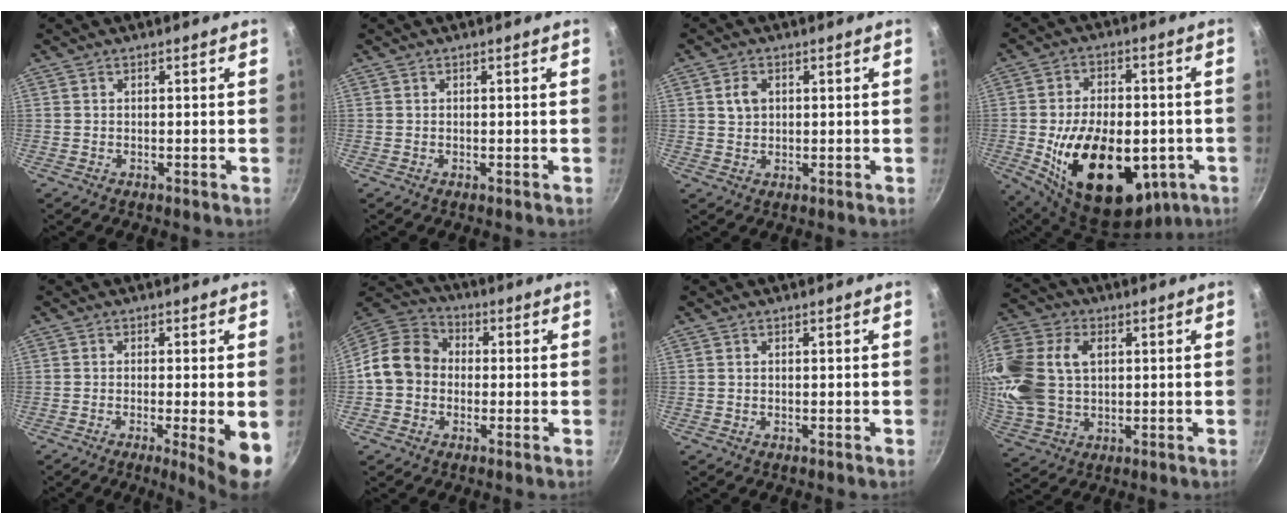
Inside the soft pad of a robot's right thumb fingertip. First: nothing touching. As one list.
[{"total": 0.0}, {"total": 3.3, "force": [0.9, 2.5, 2.0], "torque": [-0.027, 0.002, 0.016]}, {"total": 24.1, "force": [-5.4, 14.7, 18.2], "torque": [-0.285, 0.008, -0.063]}, {"total": 7.4, "force": [-1.8, 0.6, 7.1], "torque": [-0.098, -0.007, -0.022]}, {"total": 11.9, "force": [-0.7, 10.1, 6.3], "torque": [-0.078, 0.031, -0.035]}, {"total": 0.0}, {"total": 22.2, "force": [5.3, 15.9, 14.5], "torque": [-0.337, 0.021, 0.104]}]